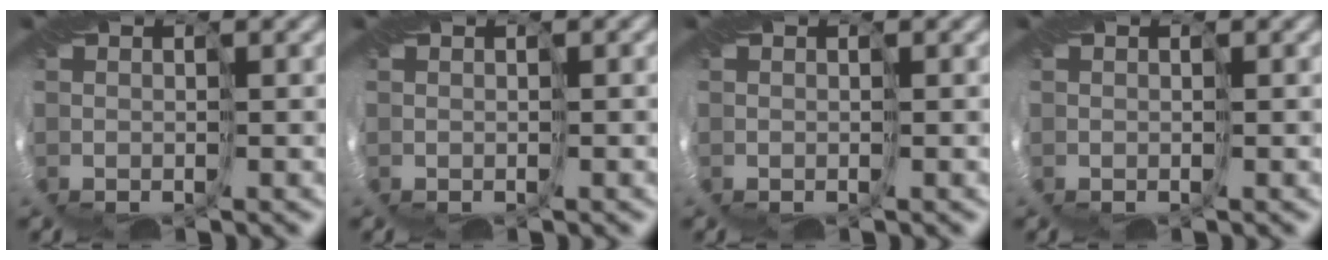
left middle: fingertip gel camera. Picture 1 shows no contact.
{"total": 0.0}
{"total": 0.0}
{"total": 0.0}